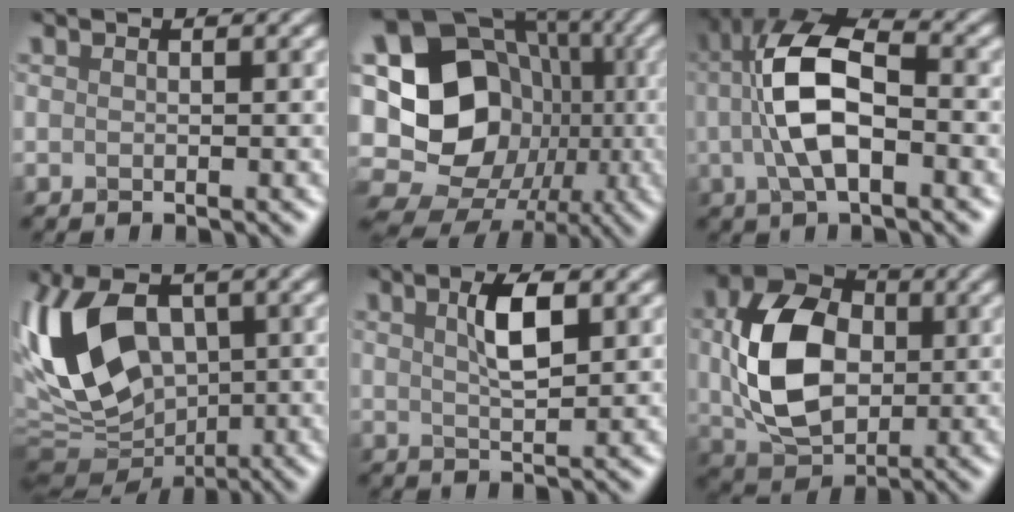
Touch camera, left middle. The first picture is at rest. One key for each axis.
{"total": 18.5, "fx": -2.3, "fy": 16.6, "fz": 7.7, "tx": -0.157, "ty": 0.034, "tz": -0.042}
{"total": 6.3, "fx": -1.0, "fy": 2.7, "fz": 5.7, "tx": -0.139, "ty": 0.016, "tz": -0.003}
{"total": 11.4, "fx": -0.4, "fy": 7.3, "fz": 8.8, "tx": -0.217, "ty": -0.007, "tz": 0.010}
{"total": 1.6, "fx": 0.7, "fy": -0.3, "fz": 1.4, "tx": -0.051, "ty": 0.003, "tz": 0.032}
{"total": 8.6, "fx": 0.2, "fy": 6.3, "fz": 5.9, "tx": -0.156, "ty": -0.007, "tz": 0.029}